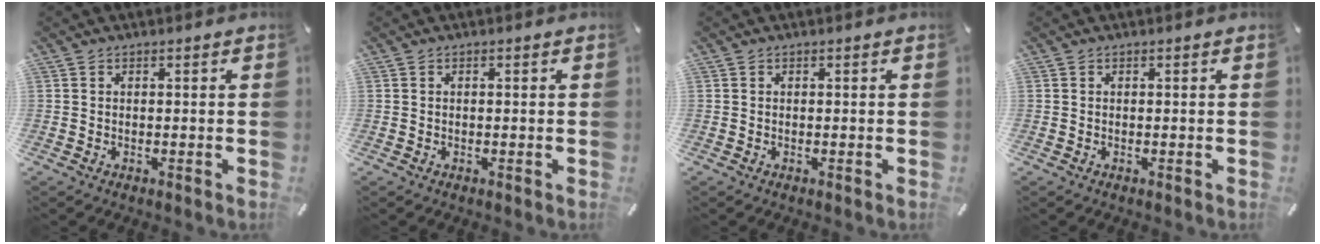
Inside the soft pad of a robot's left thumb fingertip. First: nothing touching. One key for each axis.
{"total": 0.0}
{"total": 0.0}
{"total": 0.0}